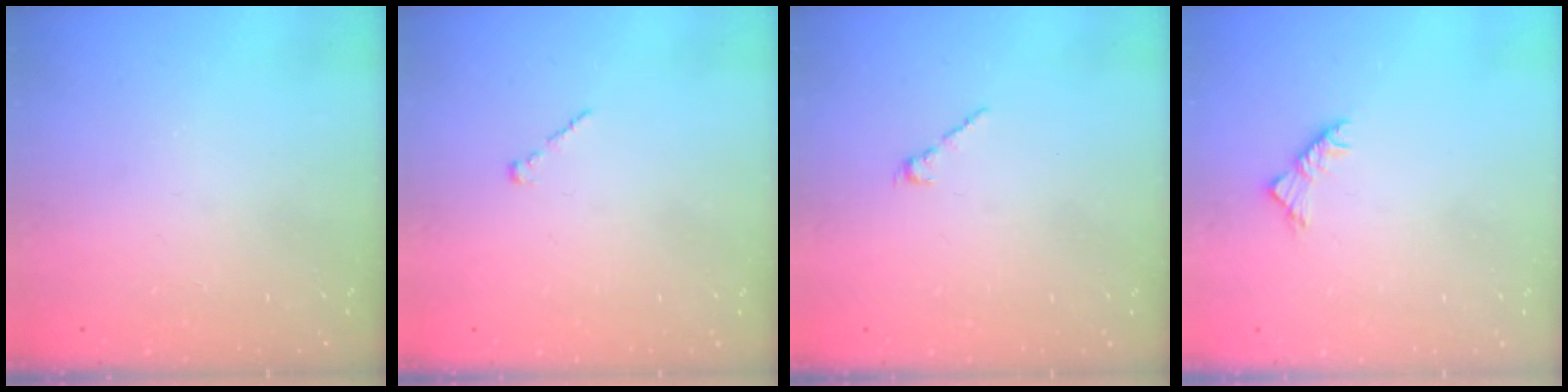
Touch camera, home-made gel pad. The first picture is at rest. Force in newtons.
{"total": 1.0, "press": 0.8, "slide": 0.5}
{"total": 2.1, "press": 2.0, "slide": 0.7}
{"total": 4.1, "press": 3.9, "slide": 1.1}